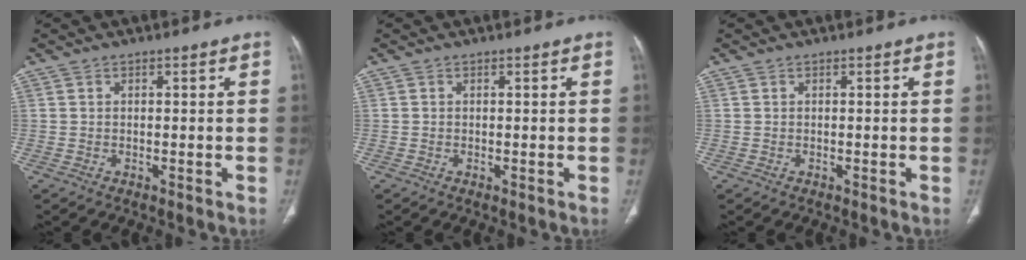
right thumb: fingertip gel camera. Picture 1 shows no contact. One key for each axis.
{"total": 0.0}
{"total": 0.0}